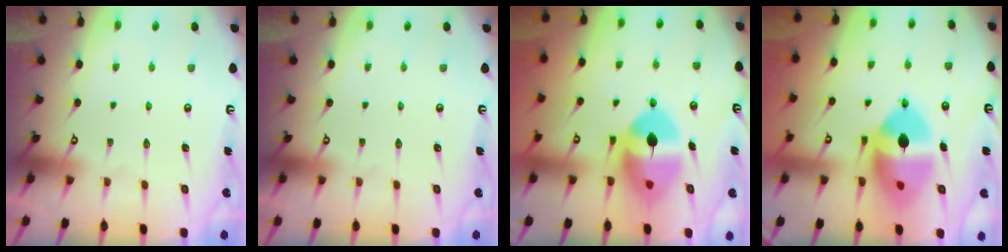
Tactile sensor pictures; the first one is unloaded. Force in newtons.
{"total": 0.0}
{"total": 12.0, "press": 11.8, "slide": 1.9}
{"total": 14.2, "press": 14.0, "slide": 2.0}